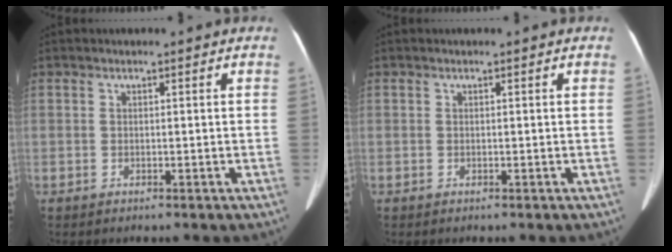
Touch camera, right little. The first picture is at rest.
{"total": 0.0}